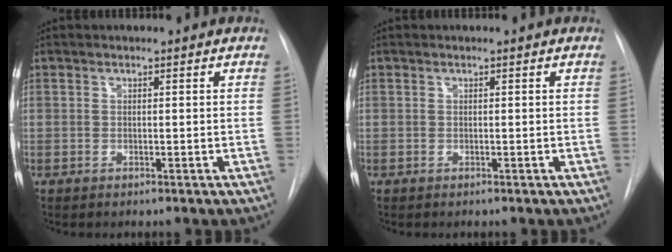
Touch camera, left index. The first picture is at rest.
{"total": 0.0}